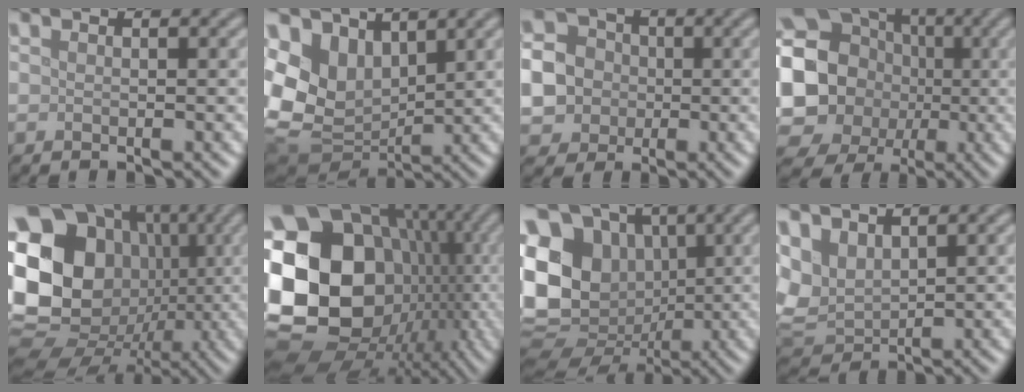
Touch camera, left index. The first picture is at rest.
{"total": 9.7, "force": [2.5, 7.3, 5.8], "torque": [-0.148, -0.012, 0.052]}
{"total": 8.3, "force": [-1.0, 7.7, 2.9], "torque": [-0.075, -0.001, -0.046]}
{"total": 18.5, "force": [-0.1, 17.2, 6.7], "torque": [-0.154, 0.011, -0.038]}
{"total": 22.5, "force": [1.6, 19.3, 11.5], "torque": [-0.235, 0.019, -0.012]}
{"total": 22.6, "force": [-0.6, 18.5, 13.1], "torque": [-0.255, -0.005, -0.025]}
{"total": 15.9, "force": [1.0, 13.0, 9.3], "torque": [-0.195, 0.009, 0.017]}
{"total": 5.1, "force": [2.2, 3.5, 3.0], "torque": [-0.084, 0.000, 0.043]}